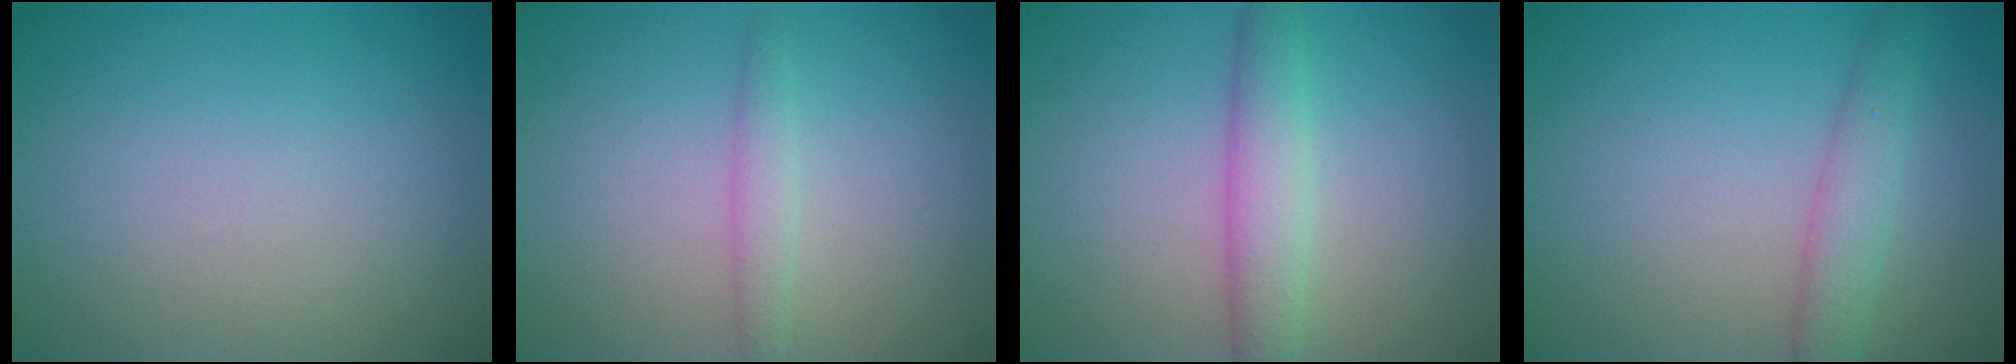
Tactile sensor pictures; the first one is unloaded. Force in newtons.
{"total": 1.5, "press": 1.5, "slide": 0.1}
{"total": 4.2, "press": 4.2, "slide": 0.0}
{"total": 2.8, "press": 2.8, "slide": 0.1}